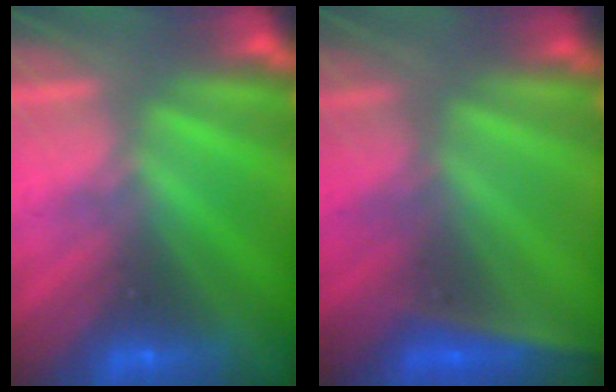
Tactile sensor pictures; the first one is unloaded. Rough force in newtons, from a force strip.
{"total": 2.7}